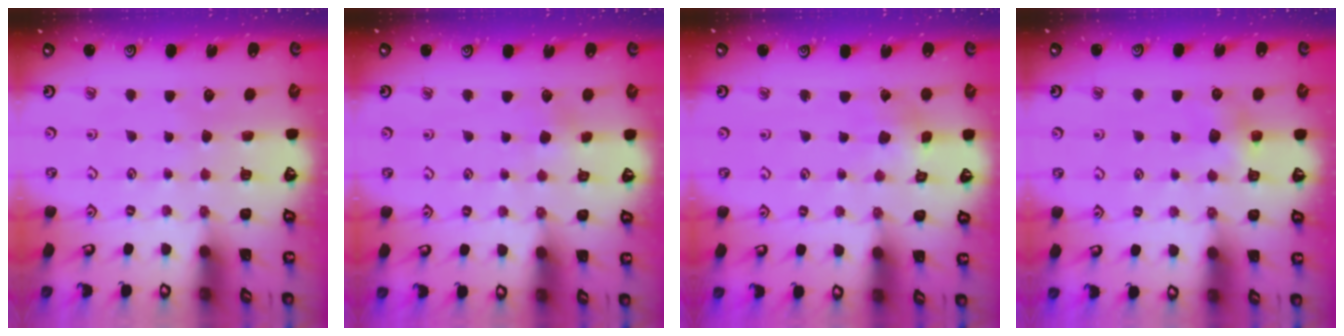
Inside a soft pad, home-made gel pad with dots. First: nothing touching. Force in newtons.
{"total": 1.9, "press": 1.9, "slide": 0.2}
{"total": 2.1, "press": 2.1, "slide": 0.2}
{"total": 4.3, "press": 4.3, "slide": 0.3}